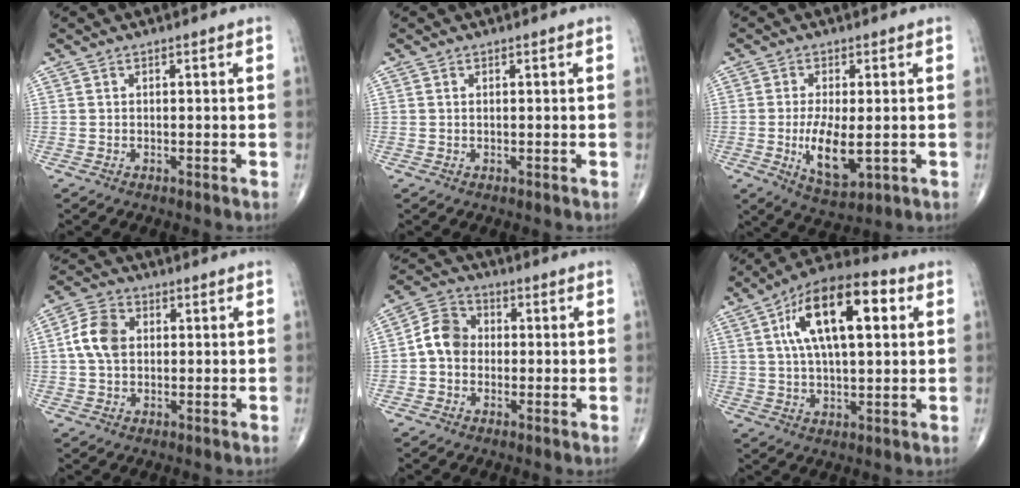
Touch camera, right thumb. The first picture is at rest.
{"total": 0.0}
{"total": 8.7, "force": [-1.3, 3.5, 7.9], "torque": [-0.139, -0.020, -0.014]}
{"total": 7.2, "force": [0.8, 5.2, 4.9], "torque": [-0.092, 0.012, 0.009]}
{"total": 7.1, "force": [-0.5, 5.9, 3.9], "torque": [-0.055, 0.026, -0.023]}
{"total": 18.4, "force": [5.3, 7.9, 15.8], "torque": [-0.250, 0.016, 0.080]}